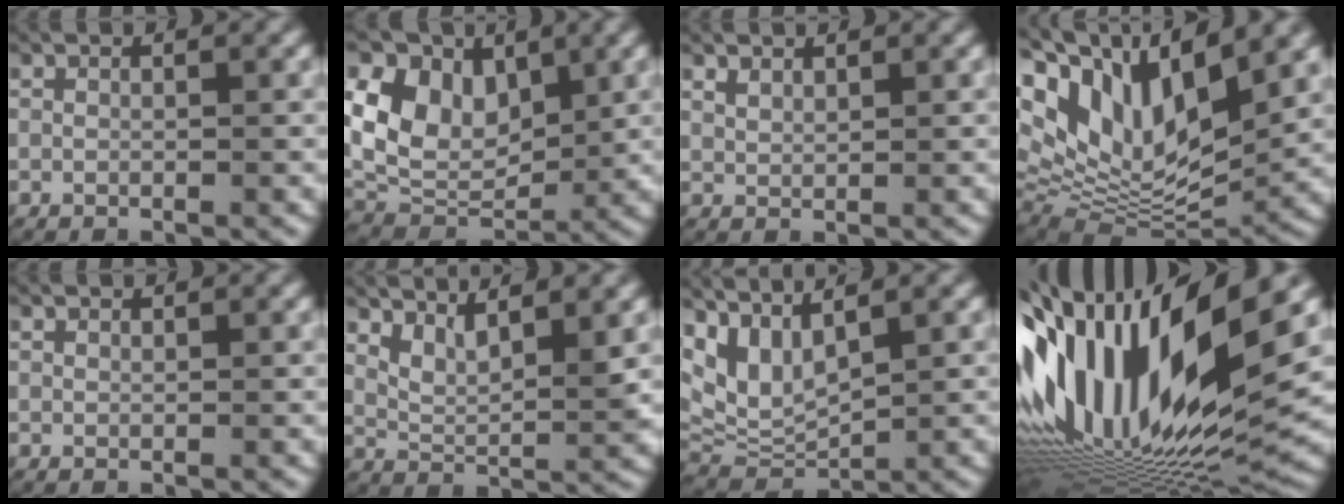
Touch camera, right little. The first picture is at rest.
{"total": 12.5, "force": [1.1, 10.0, 7.4], "torque": [-0.163, -0.023, 0.020]}
{"total": 1.1, "force": [1.0, 0.4, 0.2], "torque": [-0.011, -0.003, 0.024]}
{"total": 16.0, "force": [3.6, 10.9, 11.3], "torque": [-0.231, -0.016, 0.058]}
{"total": 0.0}
{"total": 4.0, "force": [2.2, 1.6, 2.9], "torque": [-0.058, -0.010, 0.040]}
{"total": 8.6, "force": [1.4, 6.8, 5.1], "torque": [-0.122, -0.016, 0.029]}
{"total": 22.8, "force": [1.4, 14.0, 18.0], "torque": [-0.334, 0.003, 0.022]}